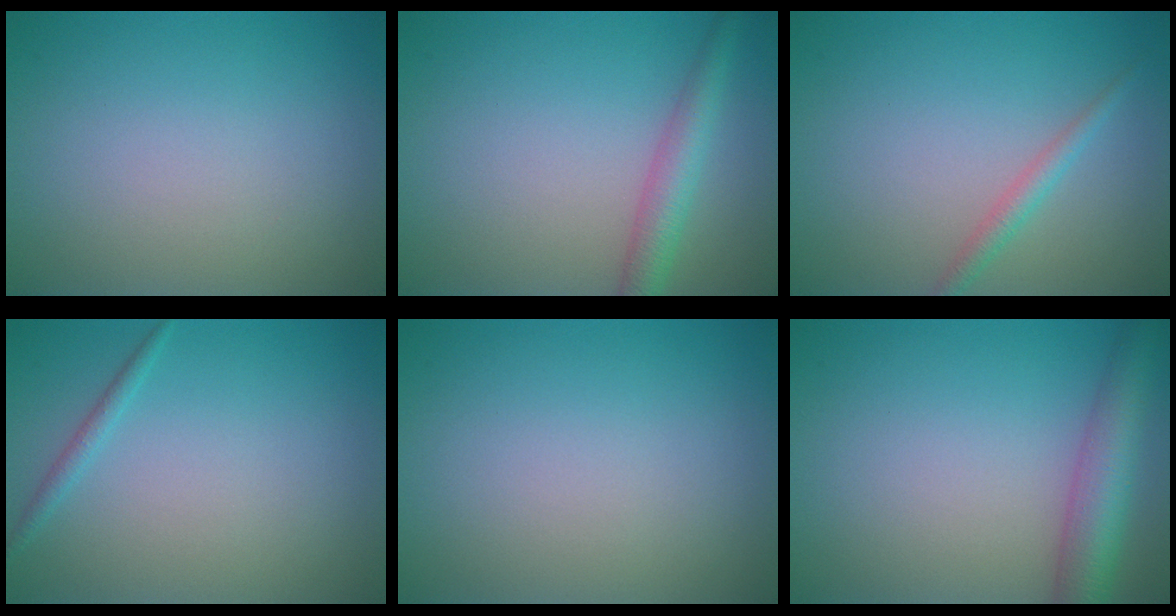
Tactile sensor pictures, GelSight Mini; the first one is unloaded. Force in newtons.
{"total": 3.2, "press": 3.1, "slide": 0.2}
{"total": 1.6, "press": 1.6, "slide": 0.0}
{"total": 1.1, "press": 1.0, "slide": 0.1}
{"total": 0.0}
{"total": 5.2, "press": 5.2, "slide": 0.2}